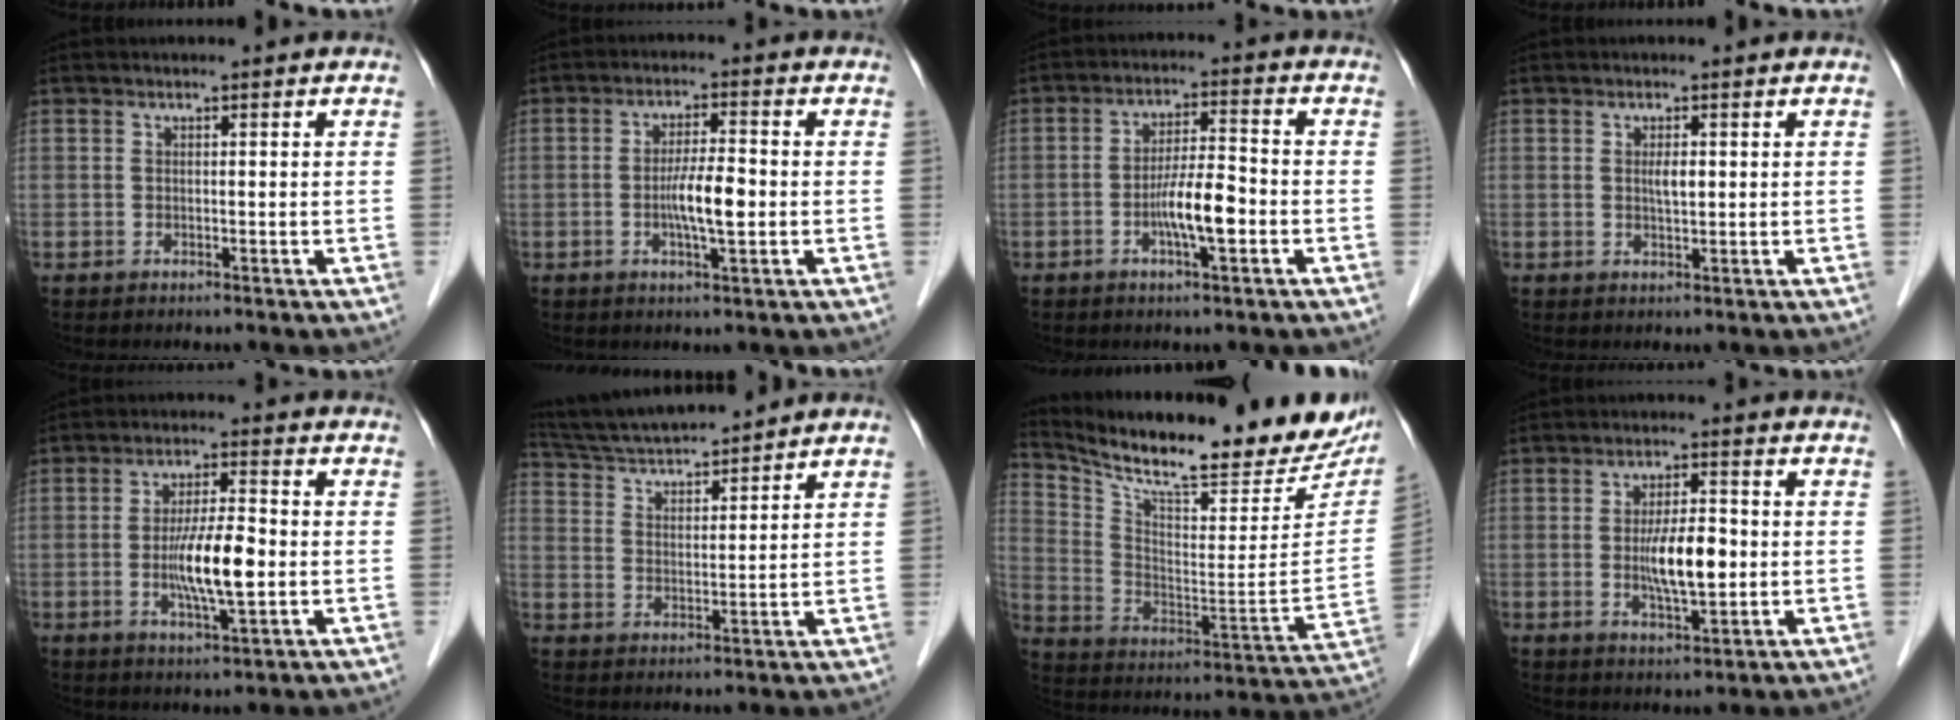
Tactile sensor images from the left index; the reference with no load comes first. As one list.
[{"total": 5.7, "force": [-1.0, 0.9, 5.5], "torque": [-0.105, -0.002, -0.018]}, {"total": 6.8, "force": [-2.3, 1.0, 6.3], "torque": [-0.122, 0.003, -0.042]}, {"total": 1.8, "force": [0.3, 0.6, 1.7], "torque": [-0.032, 0.000, 0.007]}, {"total": 8.6, "force": [-1.3, 1.3, 8.4], "torque": [-0.160, -0.006, -0.026]}, {"total": 11.9, "force": [11.2, 0.6, 4.2], "torque": [-0.082, 0.020, 0.196]}, {"total": 26.8, "force": [23.1, 4.0, 12.9], "torque": [-0.216, -0.063, 0.324]}, {"total": 7.3, "force": [-0.5, 2.0, 7.0], "torque": [-0.132, -0.002, -0.007]}]